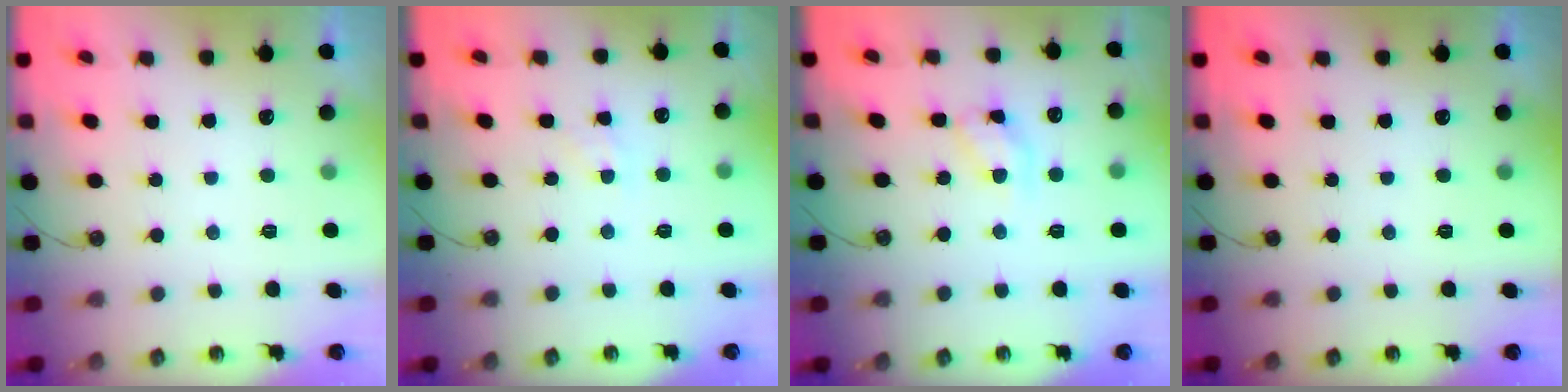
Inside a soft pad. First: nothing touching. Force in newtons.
{"total": 1.4, "press": 1.4, "slide": 0.3}
{"total": 8.7, "press": 8.7, "slide": 0.3}
{"total": 0.0}